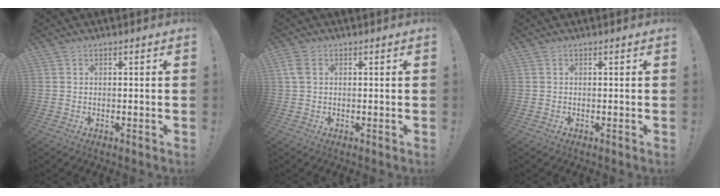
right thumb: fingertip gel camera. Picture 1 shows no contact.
{"total": 3.6, "force": [1.2, 2.3, 2.5], "torque": [-0.045, 0.004, 0.023]}
{"total": 0.0}